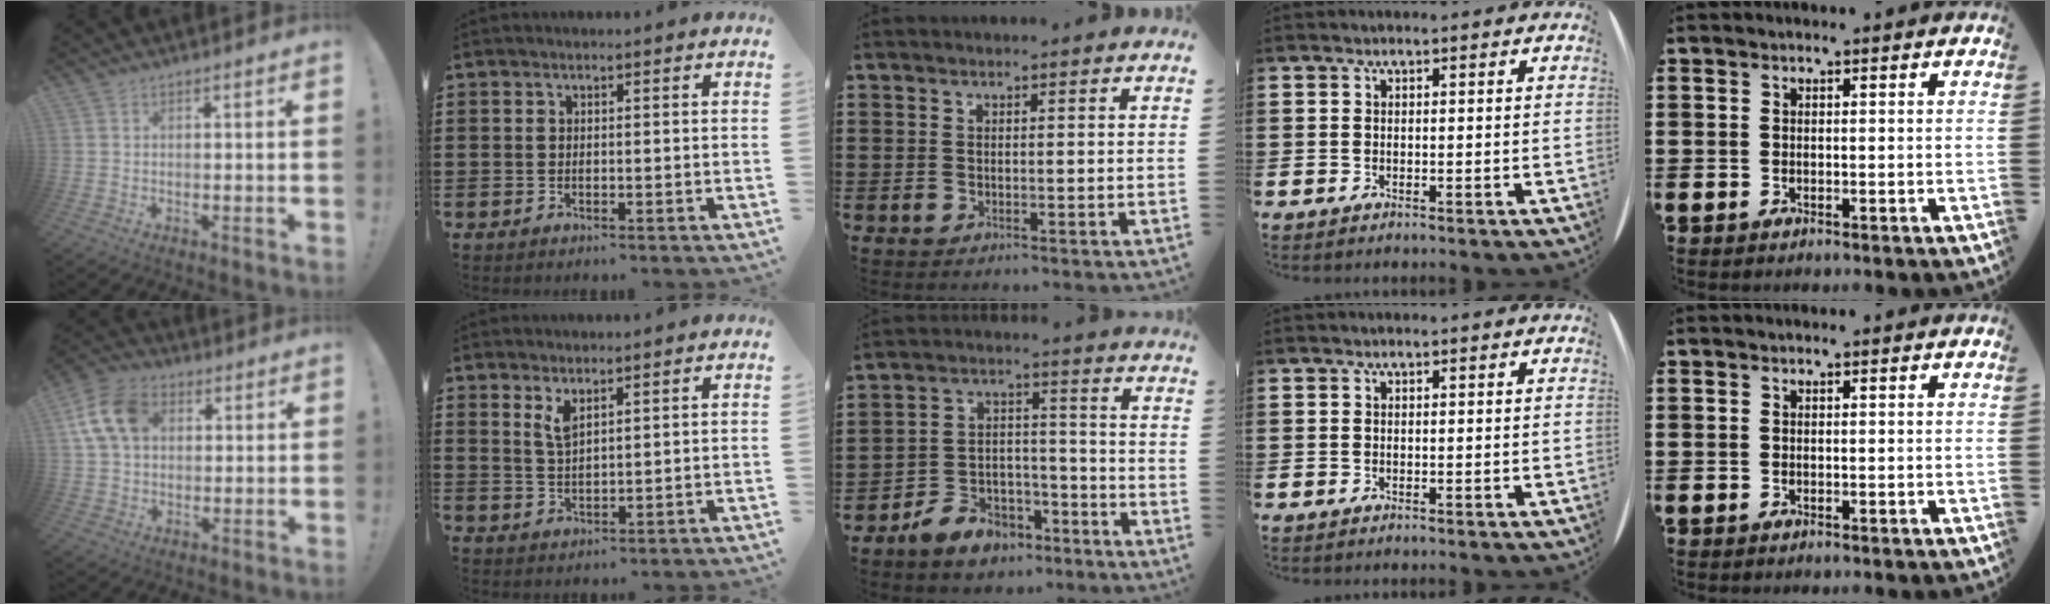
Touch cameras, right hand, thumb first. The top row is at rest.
{"thumb": {"total": 12.6, "force": [3.5, 9.2, 7.9], "torque": [-0.146, 0.007, 0.071]}, "index": {"total": 2.9, "force": [1.9, 0.9, 2.0], "torque": [-0.044, 0.003, 0.034]}, "middle": {"total": 7.5, "force": [-6.4, 3.7, 1.4], "torque": [-0.032, 0.032, -0.126]}}